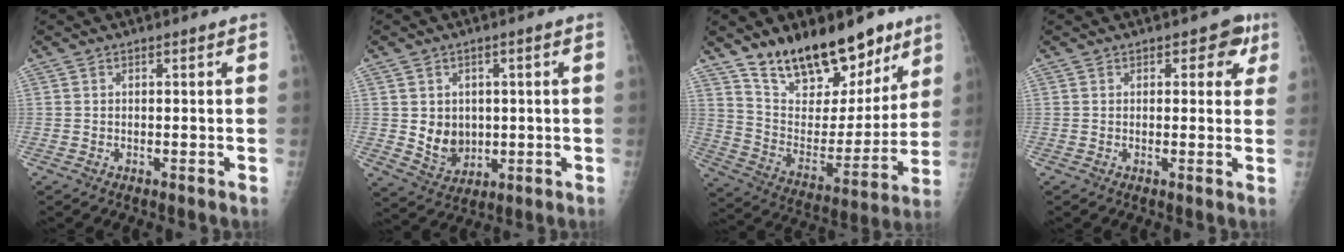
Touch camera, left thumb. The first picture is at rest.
{"total": 7.1, "force": [0.2, 5.9, 4.0], "torque": [-0.033, -0.008, 0.022]}
{"total": 21.3, "force": [14.9, 10.4, 11.1], "torque": [-0.129, -0.085, 0.252]}
{"total": 4.4, "force": [2.0, 2.7, 2.8], "torque": [0.004, -0.003, 0.014]}